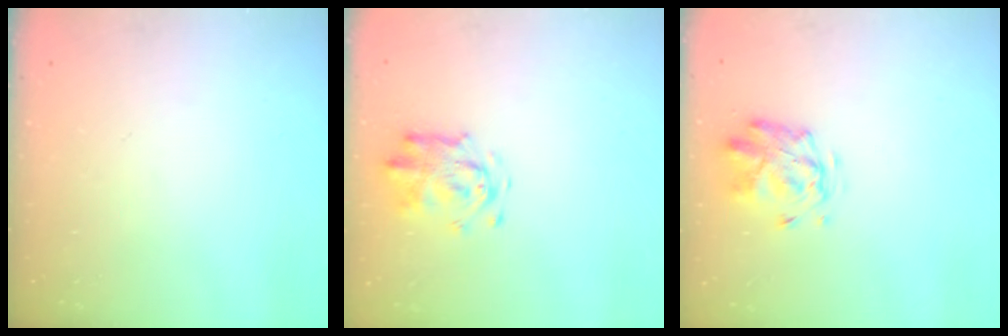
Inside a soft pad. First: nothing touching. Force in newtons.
{"total": 3.9, "press": 3.8, "slide": 1.1}
{"total": 2.8, "press": 2.4, "slide": 1.4}